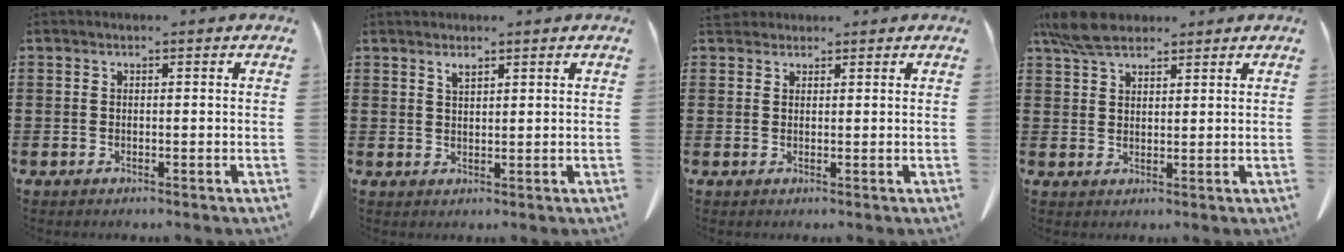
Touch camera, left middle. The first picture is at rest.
{"total": 1.7, "force": [1.4, 0.3, 0.9], "torque": [-0.012, -0.004, 0.025]}
{"total": 2.1, "force": [1.9, 0.8, 0.5], "torque": [-0.016, 0.005, 0.039]}
{"total": 5.8, "force": [4.6, 2.1, 2.8], "torque": [-0.069, -0.002, 0.089]}